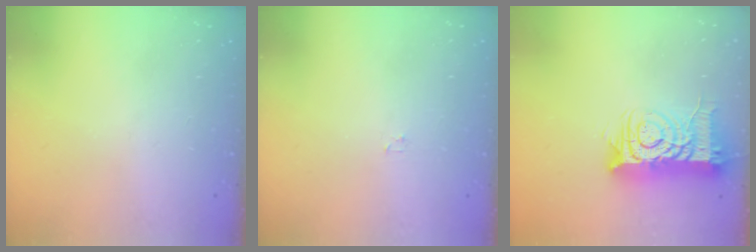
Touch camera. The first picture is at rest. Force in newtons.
{"total": 1.2, "press": 1.2, "slide": 0.2}
{"total": 15.4, "press": 15.4, "slide": 1.3}